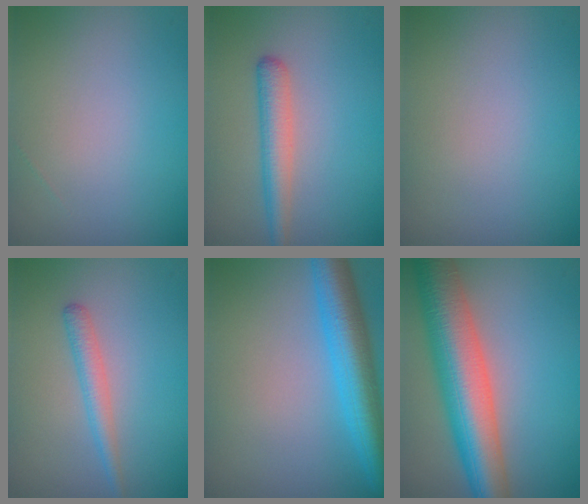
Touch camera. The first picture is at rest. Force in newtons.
{"total": 2.9, "press": 2.9, "slide": 0.1}
{"total": 0.0}
{"total": 2.0, "press": 2.0, "slide": 0.0}
{"total": 6.5, "press": 6.5, "slide": 0.3}
{"total": 10.3, "press": 10.3, "slide": 0.6}